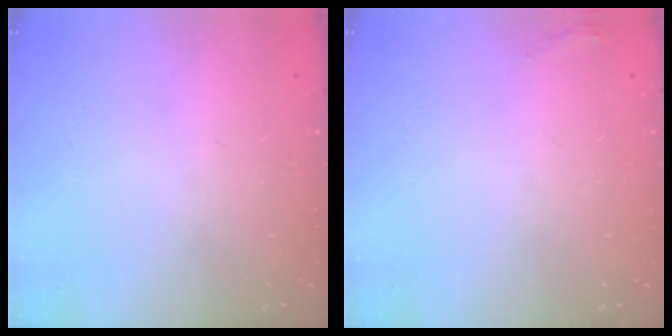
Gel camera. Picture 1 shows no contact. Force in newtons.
{"total": 3.9, "press": 3.2, "slide": 2.2}